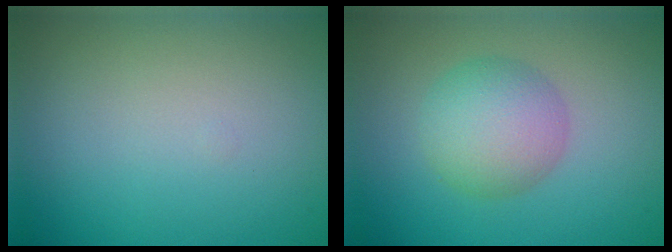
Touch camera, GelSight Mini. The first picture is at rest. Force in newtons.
{"total": 4.6, "press": 4.6, "slide": 0.1}